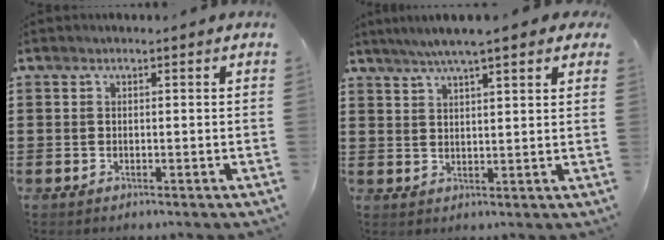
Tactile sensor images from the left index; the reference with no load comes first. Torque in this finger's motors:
{"motor_torque": [0.48, 0.16, 1.05, 0.21]}